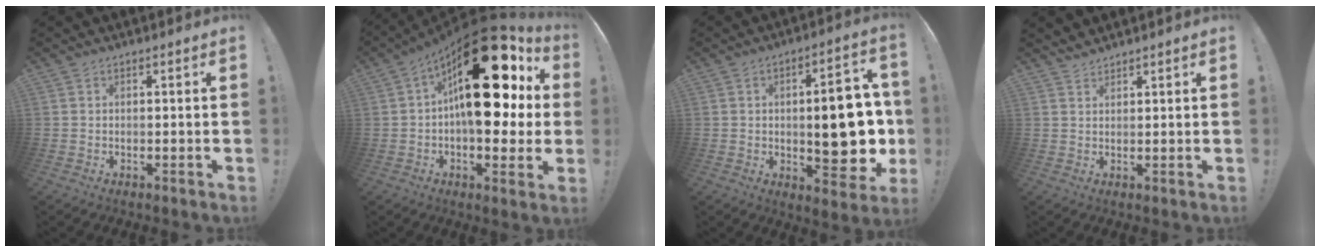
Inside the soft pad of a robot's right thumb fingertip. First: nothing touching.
{"total": 29.3, "force": [7.7, 13.9, 24.6], "torque": [-0.362, -0.039, 0.142]}
{"total": 16.0, "force": [-0.3, 6.1, 14.8], "torque": [-0.180, -0.002, -0.002]}
{"total": 2.4, "force": [2.3, 0.5, 0.3], "torque": [-0.008, -0.013, 0.044]}